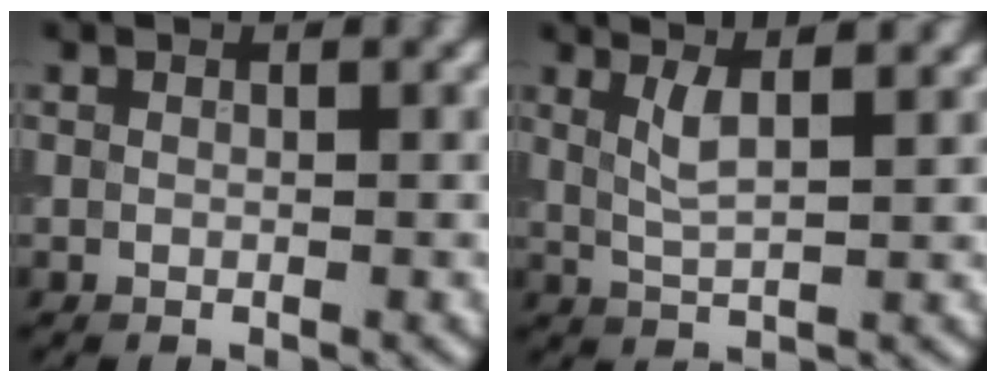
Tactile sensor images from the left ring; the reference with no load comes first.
{"total": 3.9, "force": [1.9, 1.1, 3.2], "torque": [-0.053, 0.013, 0.027]}